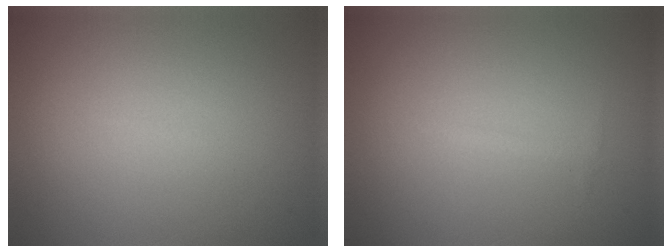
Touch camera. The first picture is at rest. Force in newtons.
{"total": 0.6, "press": 0.6, "slide": 0.0}